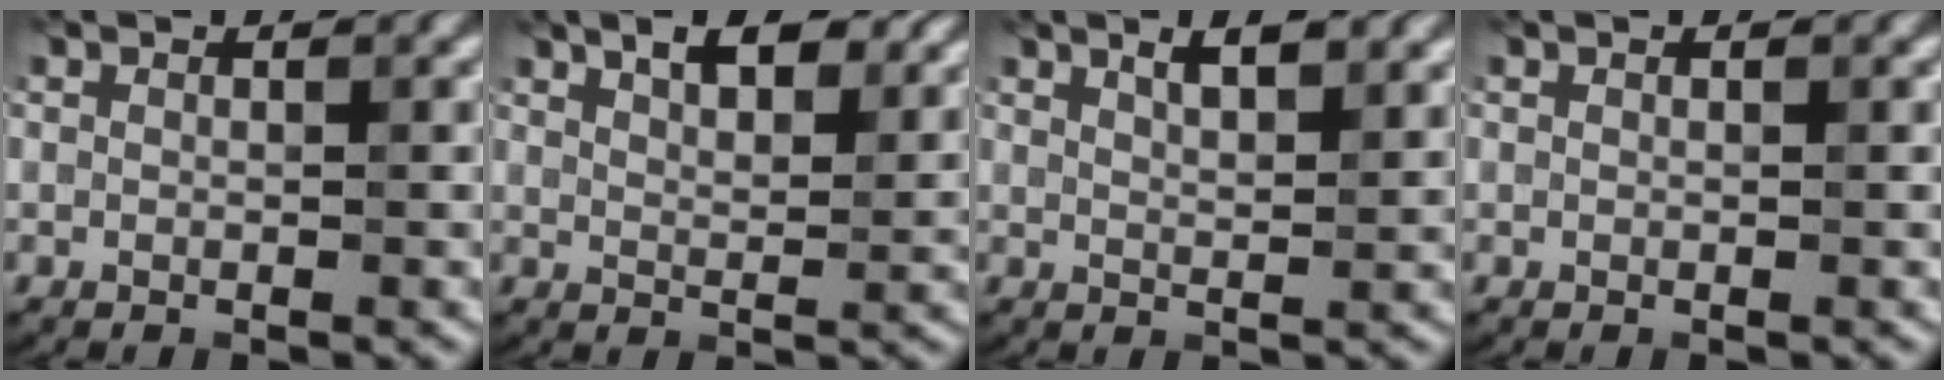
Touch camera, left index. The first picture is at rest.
{"total": 5.3, "force": [3.5, 2.0, 3.5], "torque": [-0.052, 0.013, 0.046]}
{"total": 3.9, "force": [2.4, 1.4, 2.7], "torque": [-0.024, 0.018, 0.022]}
{"total": 0.0}